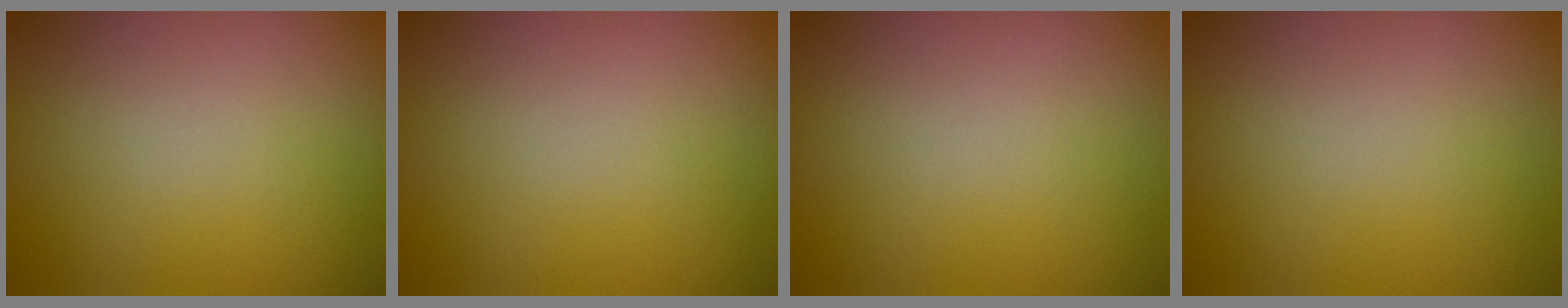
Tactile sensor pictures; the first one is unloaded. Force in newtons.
{"total": 0.0}
{"total": 0.0}
{"total": 0.0}